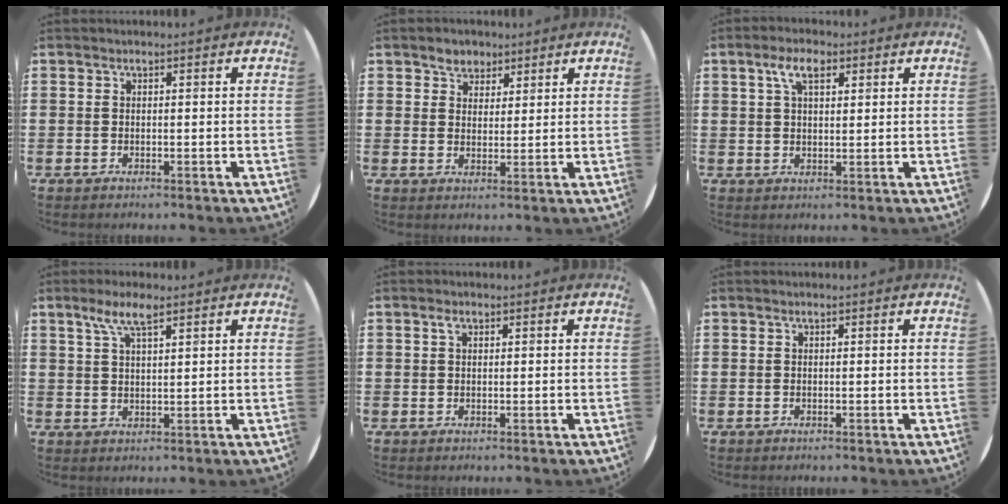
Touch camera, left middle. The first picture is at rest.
{"total": 2.9, "force": [2.4, 1.7, -0.1], "torque": [0.003, 0.003, 0.044]}
{"total": 4.5, "force": [2.5, 2.1, 3.0], "torque": [-0.059, 0.008, 0.042]}
{"total": 4.7, "force": [3.2, 1.2, 3.3], "torque": [-0.071, 0.008, 0.055]}
{"total": 1.1, "force": [0.5, 0.6, 0.7], "torque": [-0.007, 0.002, 0.007]}
{"total": 0.0}